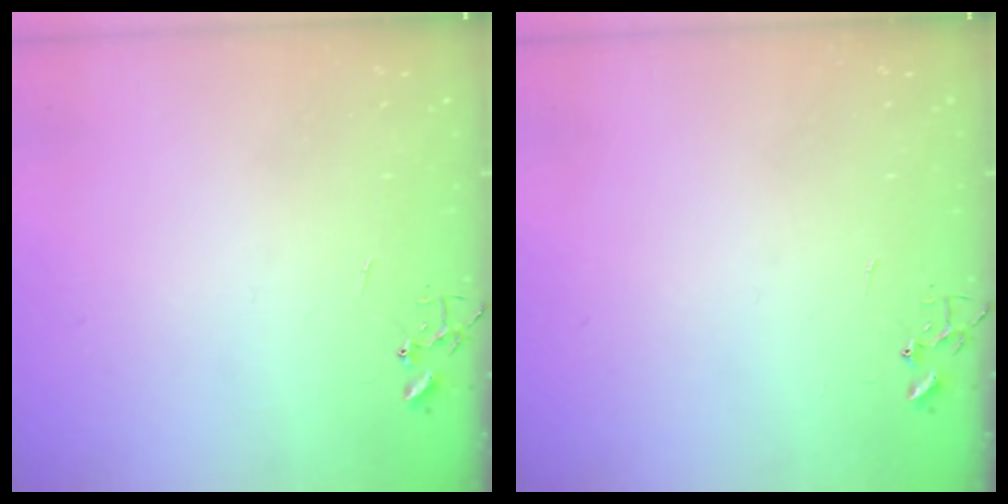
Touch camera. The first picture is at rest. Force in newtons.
{"total": 0.0}